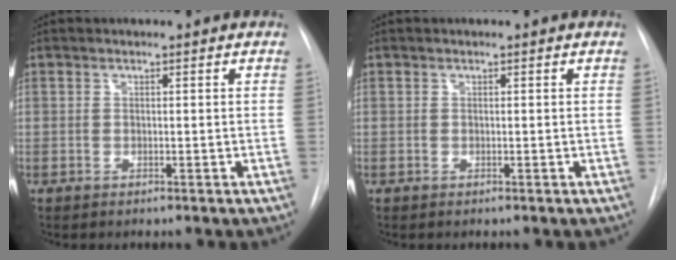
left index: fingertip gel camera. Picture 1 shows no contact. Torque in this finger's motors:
{"motor_torque": [0.00, 0.00, 0.00, 0.00]}